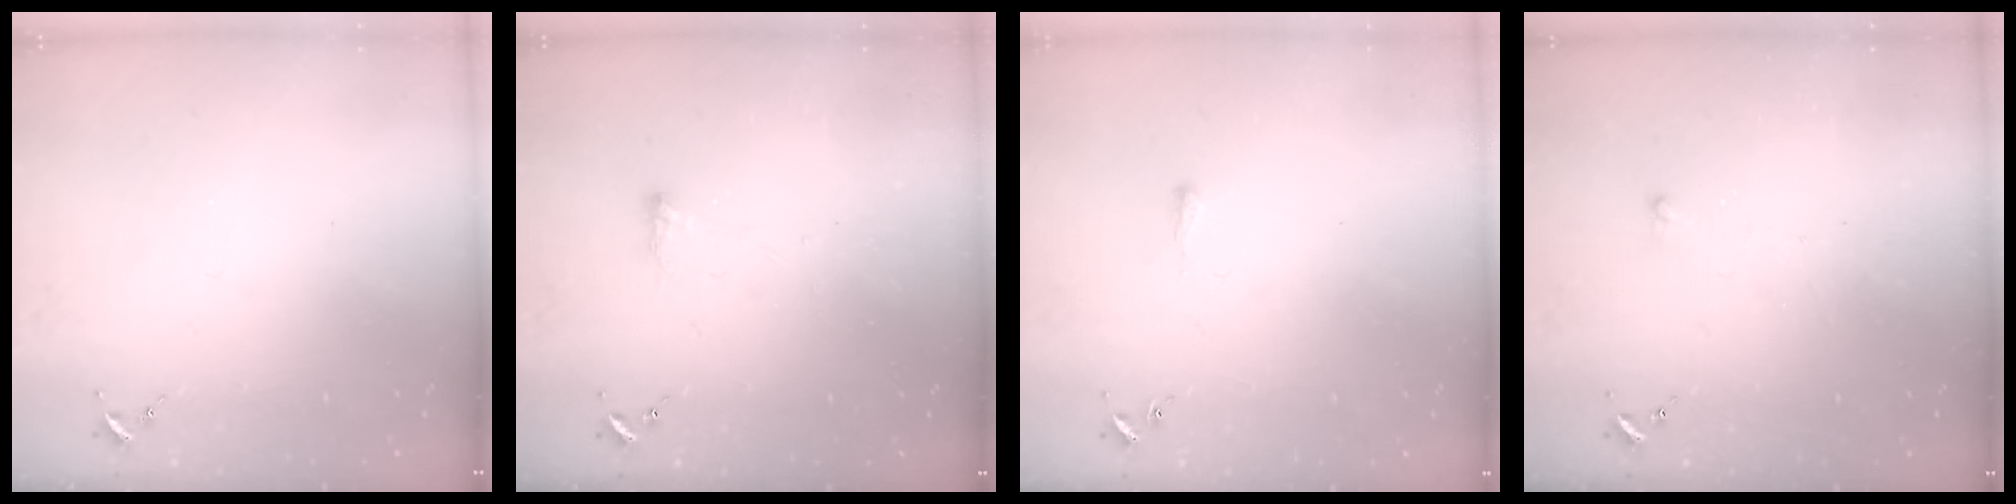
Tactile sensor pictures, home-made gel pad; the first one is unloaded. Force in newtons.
{"total": 2.8, "press": 2.7, "slide": 0.7}
{"total": 1.9, "press": 1.8, "slide": 0.3}
{"total": 2.6, "press": 2.6, "slide": 0.6}